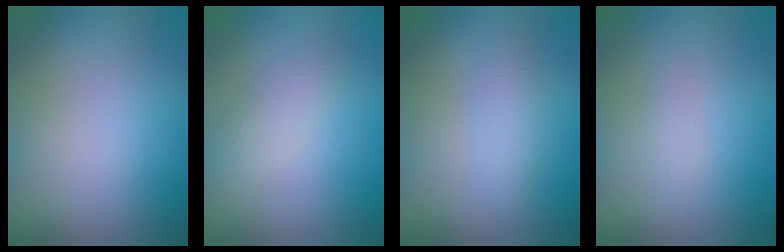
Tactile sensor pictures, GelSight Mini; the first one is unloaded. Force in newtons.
{"total": 2.0, "press": 2.0, "slide": 0.2}
{"total": 1.6, "press": 1.6, "slide": 0.1}
{"total": 0.9, "press": 0.9, "slide": 0.0}